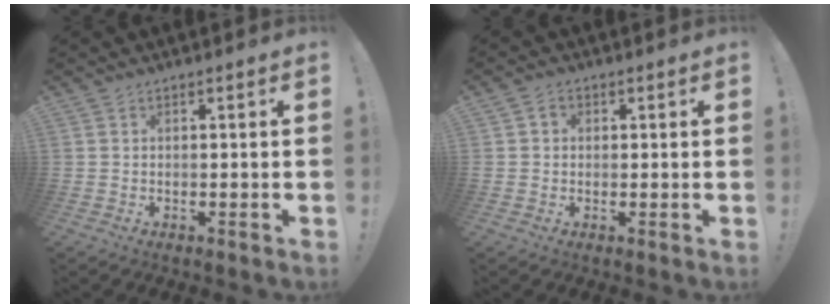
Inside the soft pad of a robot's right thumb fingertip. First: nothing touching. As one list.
[{"total": 2.2, "force": [0.3, 2.0, 0.9], "torque": [-0.017, 0.004, 0.005]}]